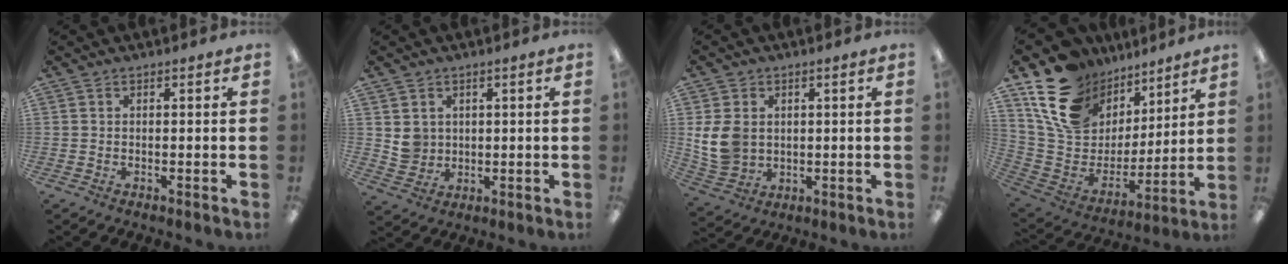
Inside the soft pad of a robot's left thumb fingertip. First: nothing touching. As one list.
[{"total": 4.6, "force": [1.5, 4.3, 0.6], "torque": [-0.009, 0.002, 0.028]}, {"total": 9.3, "force": [1.4, 7.5, 5.2], "torque": [-0.127, 0.011, 0.029]}, {"total": 19.7, "force": [11.4, 13.7, 8.5], "torque": [-0.160, -0.055, 0.218]}]